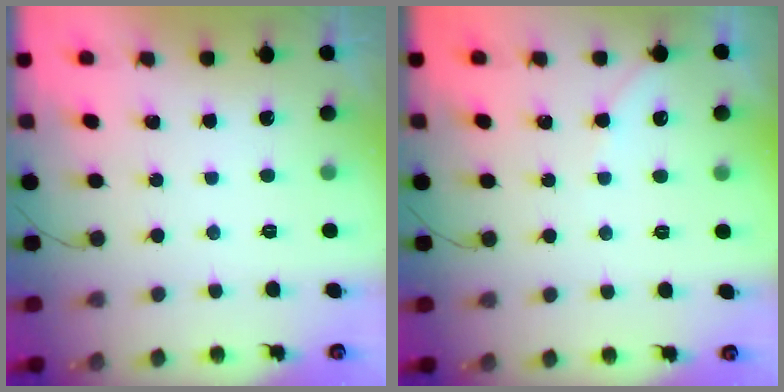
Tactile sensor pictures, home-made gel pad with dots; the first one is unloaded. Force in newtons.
{"total": 2.4, "press": 2.3, "slide": 0.4}